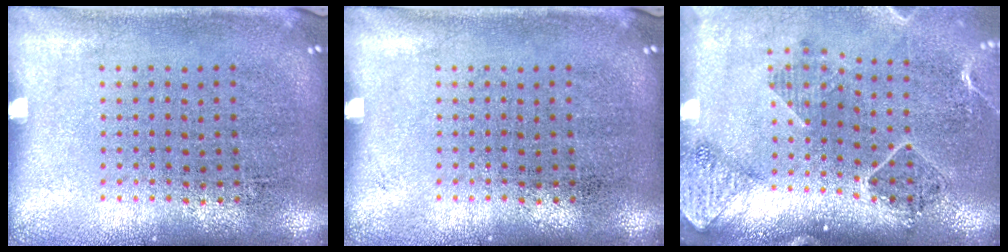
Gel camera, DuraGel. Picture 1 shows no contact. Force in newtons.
{"total": 0.0}
{"total": 1.5, "press": 1.5, "slide": 0.1}